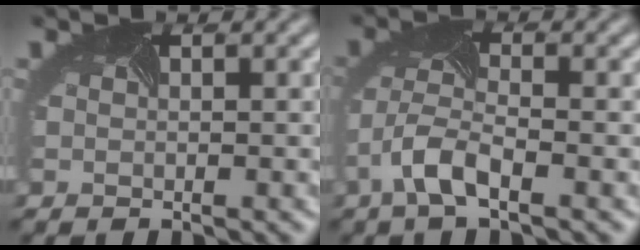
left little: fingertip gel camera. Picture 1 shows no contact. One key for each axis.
{"total": 3.5, "fx": -2.1, "fy": 1.0, "fz": 2.6, "tx": -0.070, "ty": 0.007, "tz": -0.052}